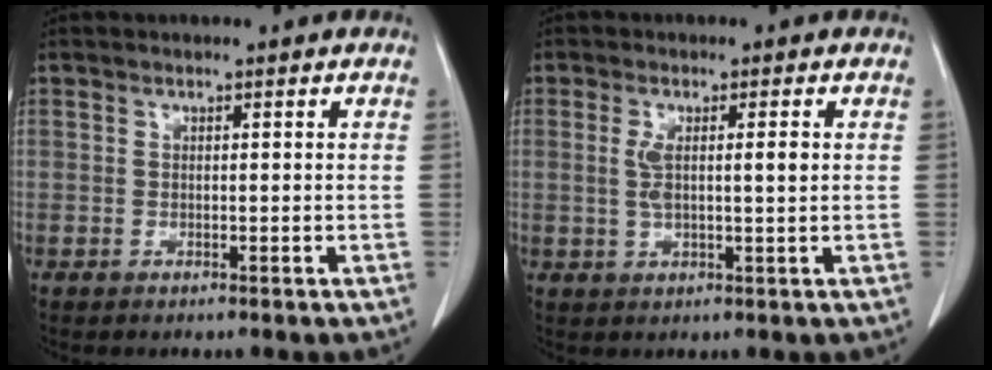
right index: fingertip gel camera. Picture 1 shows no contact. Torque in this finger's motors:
{"motor_torque": [0.15, 0.13, 0.13, 0.03]}